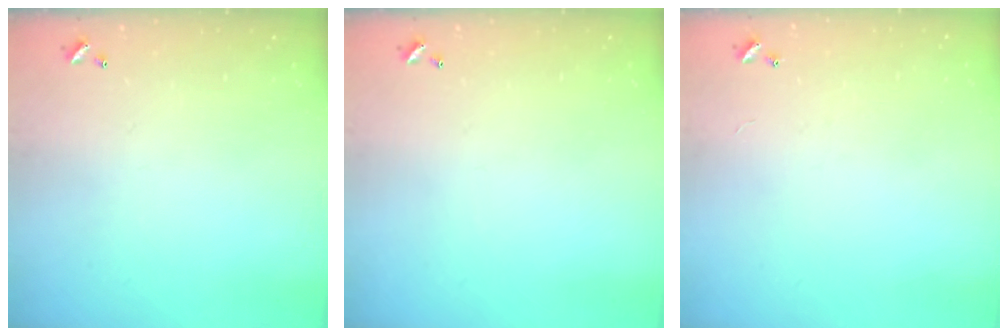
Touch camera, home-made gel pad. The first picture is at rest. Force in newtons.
{"total": 0.0}
{"total": 2.4, "press": 2.4, "slide": 0.3}